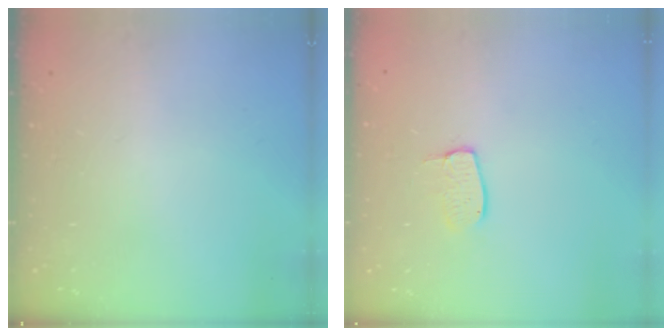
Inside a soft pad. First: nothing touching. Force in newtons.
{"total": 6.9, "press": 6.9, "slide": 0.4}